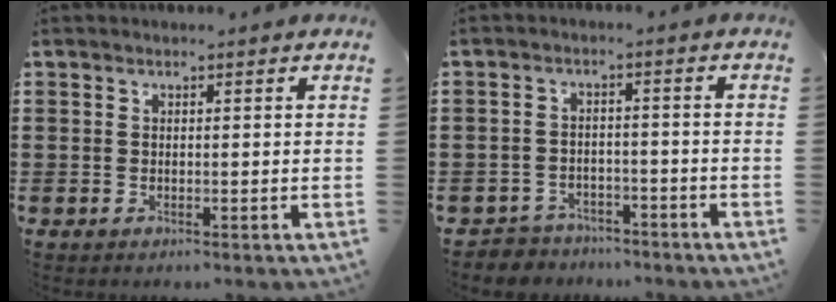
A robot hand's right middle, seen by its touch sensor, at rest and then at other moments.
{"total": 3.3, "force": [-3.2, 0.8, -0.3], "torque": [-0.004, -0.001, -0.069]}